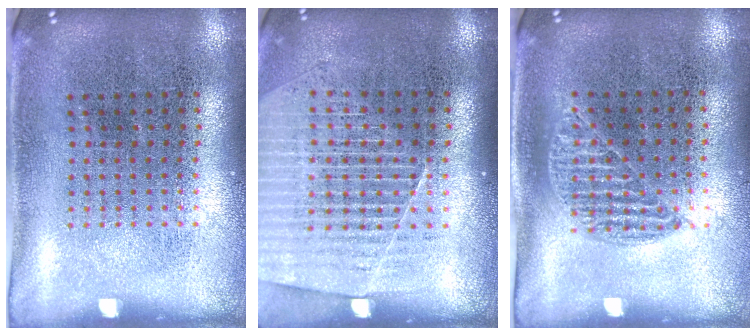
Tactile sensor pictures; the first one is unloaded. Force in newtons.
{"total": 1.5, "press": 1.4, "slide": 0.5}
{"total": 0.9, "press": 0.8, "slide": 0.4}